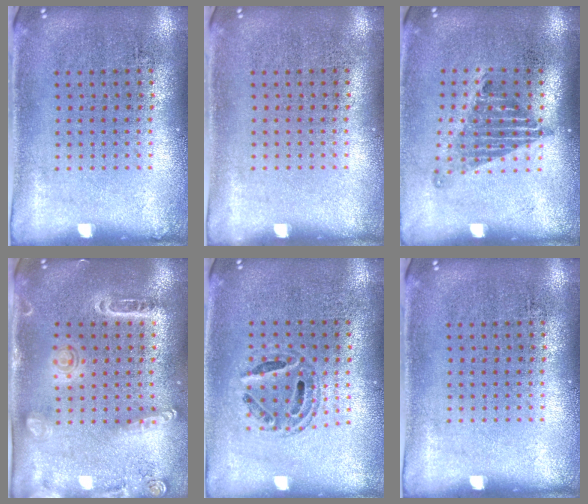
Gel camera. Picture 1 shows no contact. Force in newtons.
{"total": 0.0}
{"total": 1.3, "press": 1.0, "slide": 0.8}
{"total": 1.6, "press": 1.5, "slide": 0.4}
{"total": 0.8, "press": 0.7, "slide": 0.2}
{"total": 0.0}